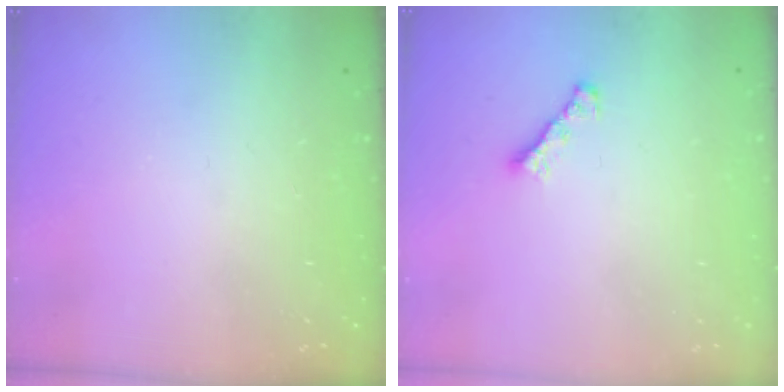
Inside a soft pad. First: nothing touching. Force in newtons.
{"total": 1.6, "press": 1.4, "slide": 0.6}